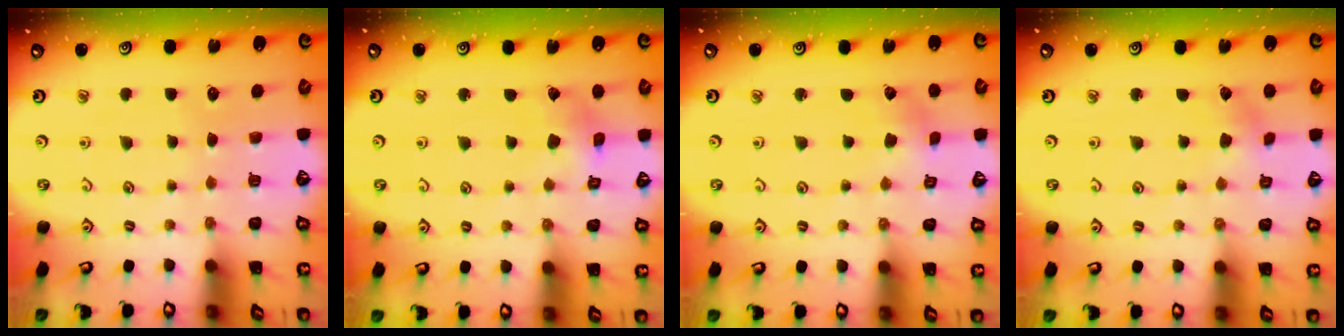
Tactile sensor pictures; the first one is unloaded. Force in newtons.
{"total": 2.8, "press": 2.8, "slide": 0.5}
{"total": 1.2, "press": 1.1, "slide": 0.2}
{"total": 2.0, "press": 1.9, "slide": 0.6}